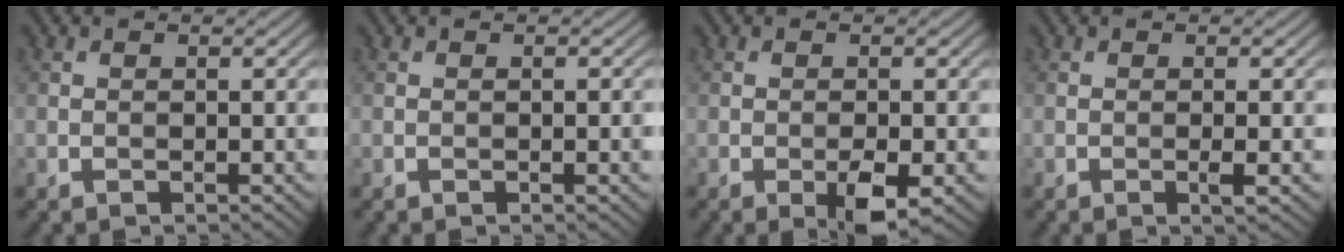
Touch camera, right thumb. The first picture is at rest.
{"total": 0.8, "force": [-0.1, 0.1, 0.8], "torque": [-0.010, 0.000, 0.000]}
{"total": 3.6, "force": [-1.5, 1.1, 3.0], "torque": [-0.050, 0.000, -0.025]}
{"total": 1.2, "force": [-0.3, 0.0, 1.1], "torque": [-0.024, -0.001, -0.008]}